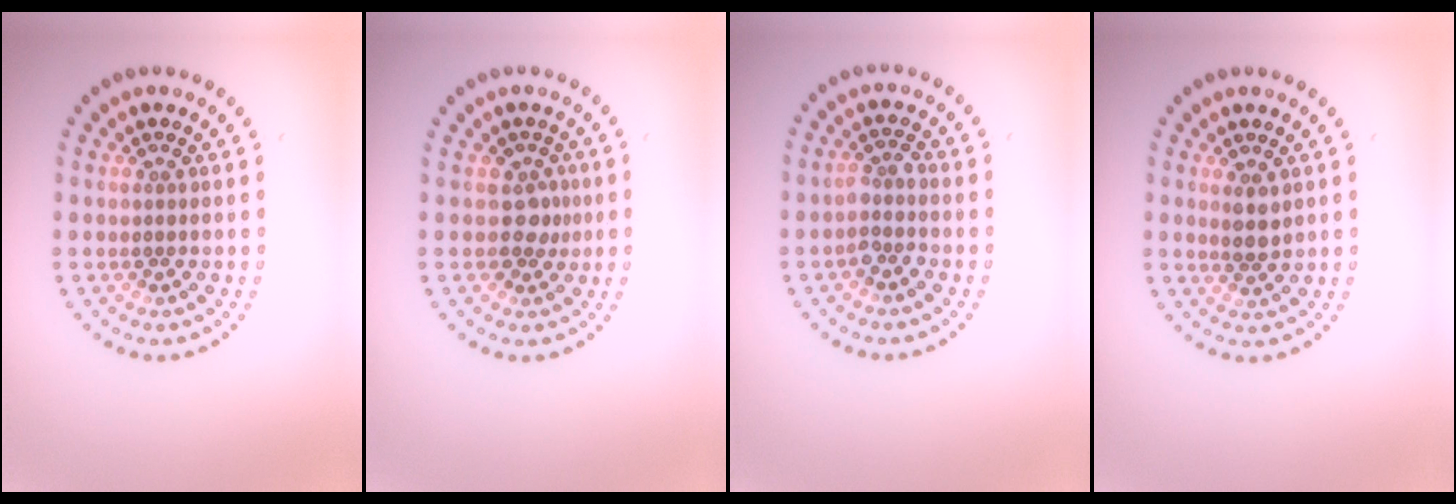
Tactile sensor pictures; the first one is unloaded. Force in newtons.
{"total": 1.8, "press": 1.4, "slide": 1.1}
{"total": 1.8, "press": 1.5, "slide": 1.0}
{"total": 1.8, "press": 1.6, "slide": 0.9}